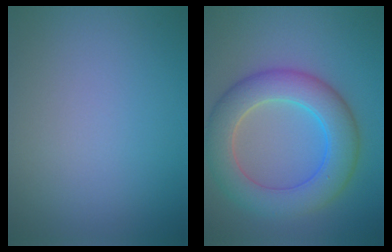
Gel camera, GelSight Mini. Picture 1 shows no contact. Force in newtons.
{"total": 7.4, "press": 7.3, "slide": 0.5}